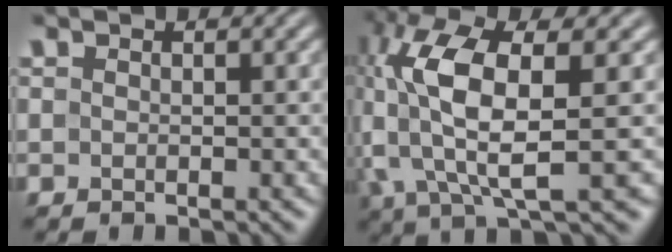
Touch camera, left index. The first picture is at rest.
{"total": 10.3, "force": [1.2, 3.8, 9.5], "torque": [-0.209, 0.007, 0.020]}